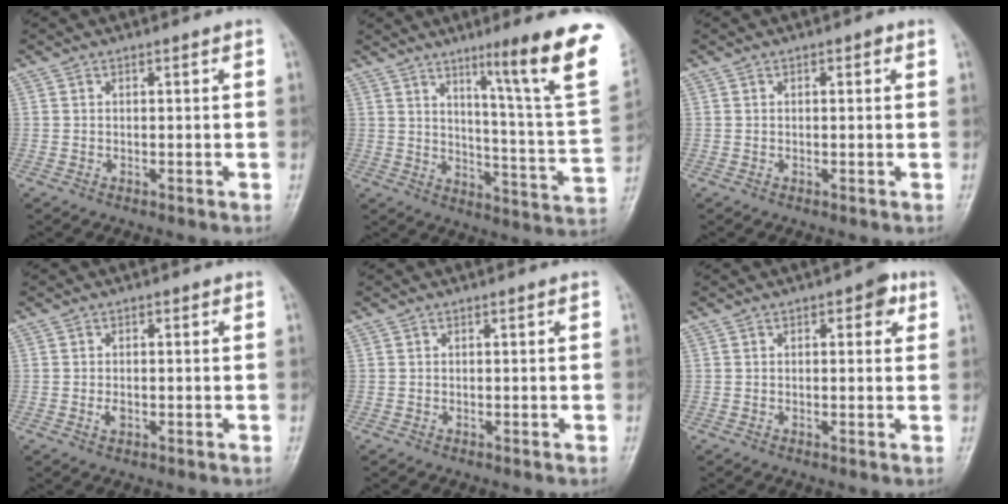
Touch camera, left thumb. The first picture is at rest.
{"total": 20.4, "force": [11.6, 0.4, 16.8], "torque": [-0.211, -0.068, 0.164]}
{"total": 1.1, "force": [0.4, 0.6, 0.9], "torque": [-0.009, 0.002, 0.003]}
{"total": 1.6, "force": [-0.4, 1.1, 1.1], "torque": [-0.015, 0.000, -0.007]}
{"total": 0.0}
{"total": 3.7, "force": [1.5, 1.9, 2.7], "torque": [-0.015, 0.001, 0.011]}